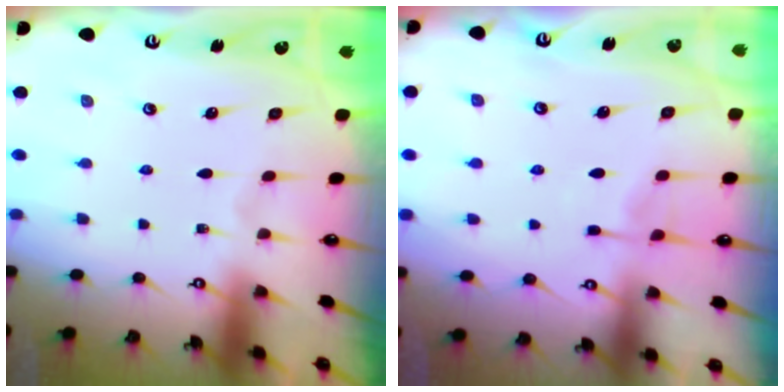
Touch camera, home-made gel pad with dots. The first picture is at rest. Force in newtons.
{"total": 4.1, "press": 4.0, "slide": 0.5}